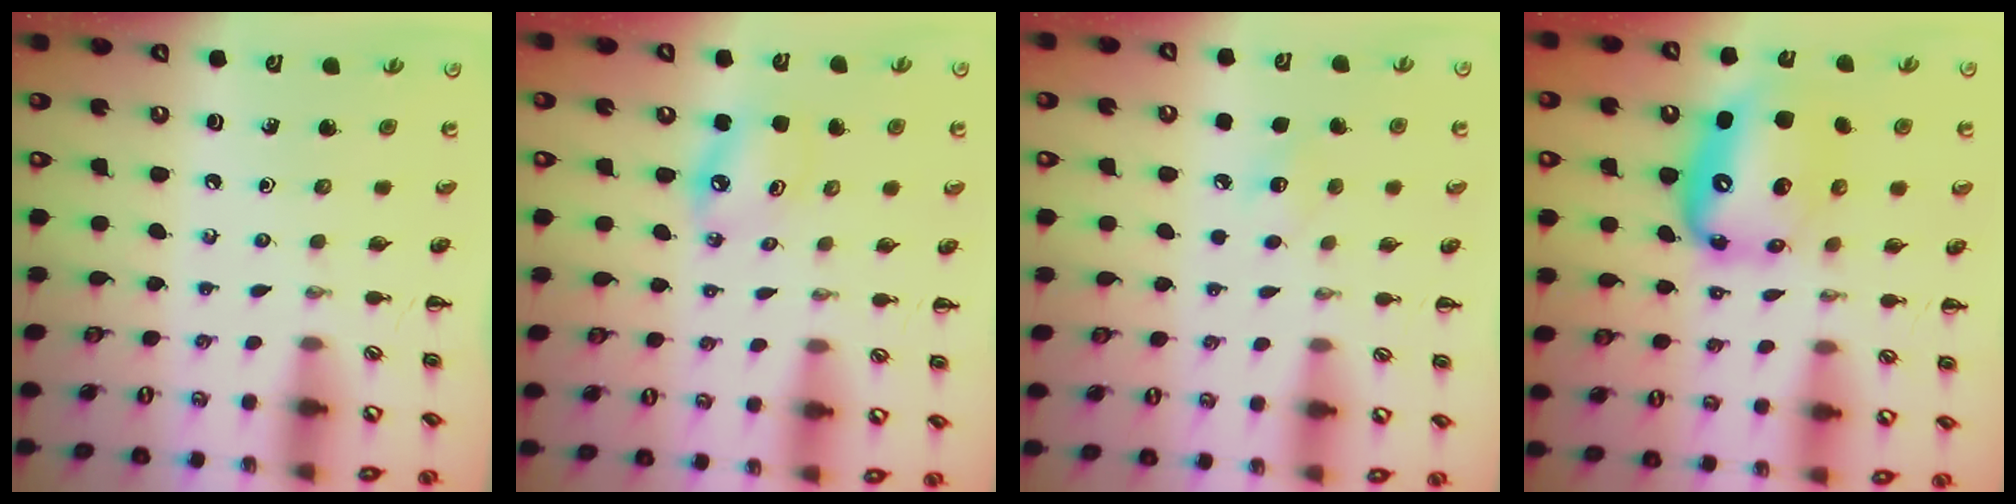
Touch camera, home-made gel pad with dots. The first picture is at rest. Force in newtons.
{"total": 5.9, "press": 5.7, "slide": 1.5}
{"total": 6.1, "press": 5.9, "slide": 1.6}
{"total": 12.9, "press": 12.4, "slide": 3.5}